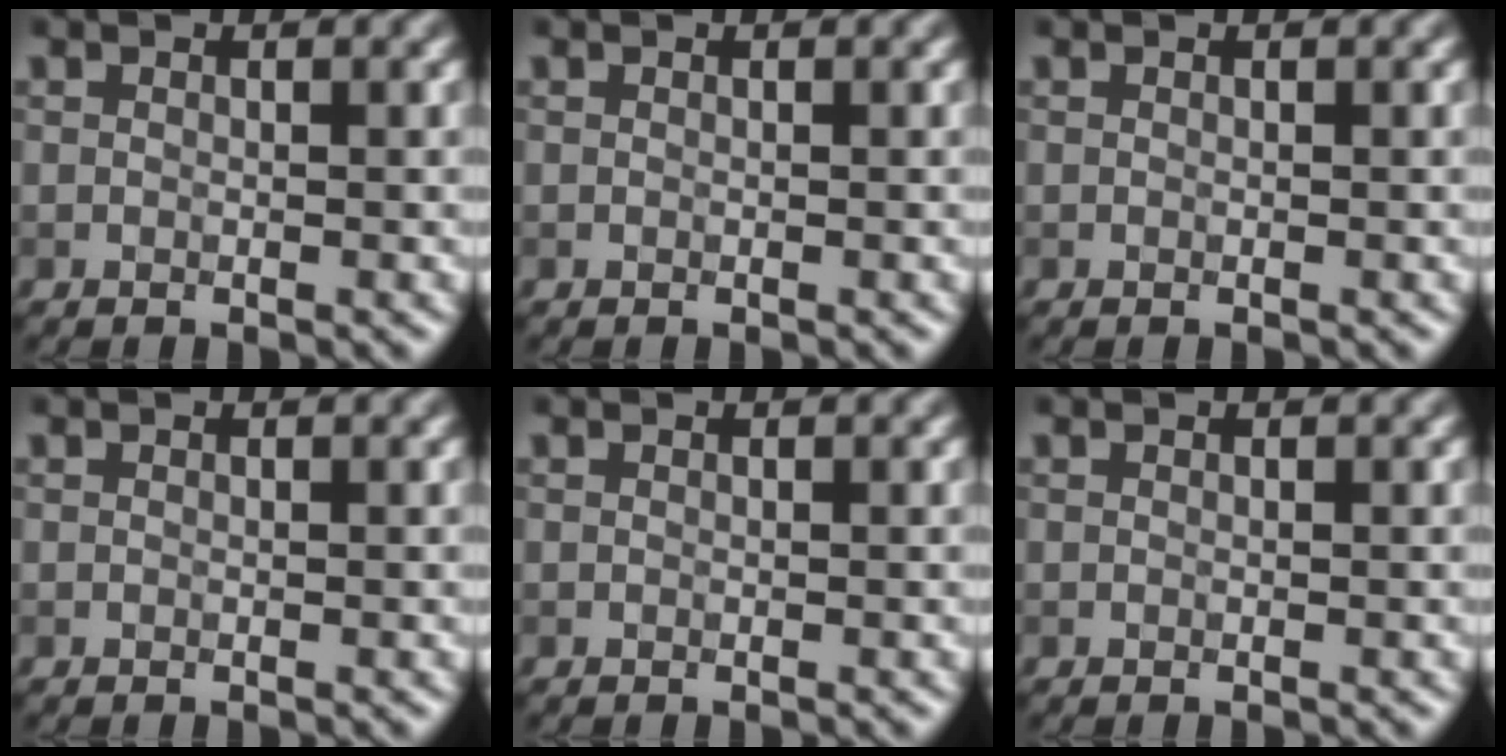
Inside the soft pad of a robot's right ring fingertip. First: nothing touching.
{"total": 0.0}
{"total": 0.0}
{"total": 0.0}
{"total": 0.0}
{"total": 0.0}